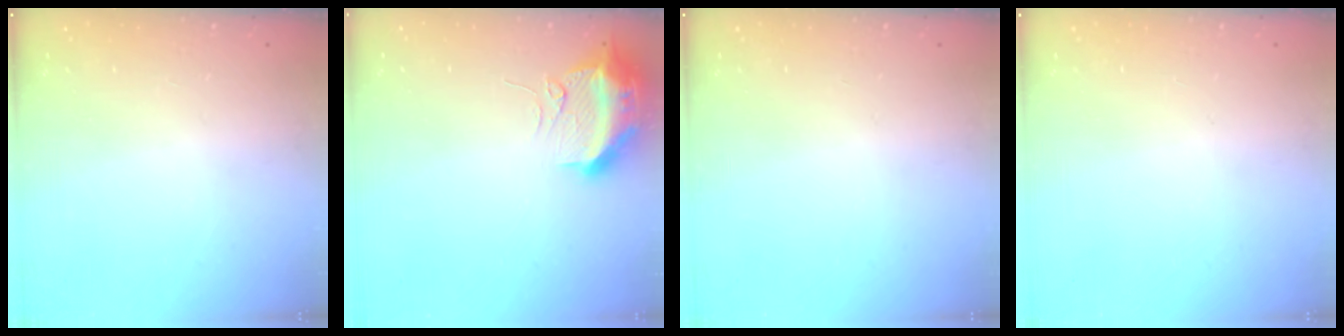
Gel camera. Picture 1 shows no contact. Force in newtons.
{"total": 11.6, "press": 11.5, "slide": 1.3}
{"total": 0.0}
{"total": 0.0}